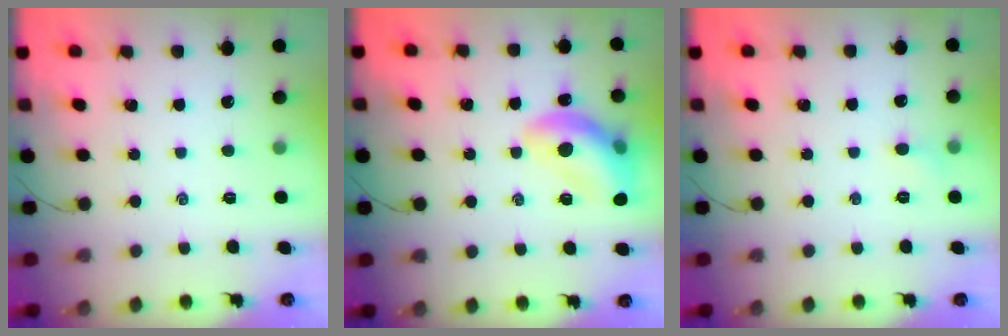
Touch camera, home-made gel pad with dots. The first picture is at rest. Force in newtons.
{"total": 14.0, "press": 13.8, "slide": 2.0}
{"total": 3.4, "press": 3.2, "slide": 1.2}